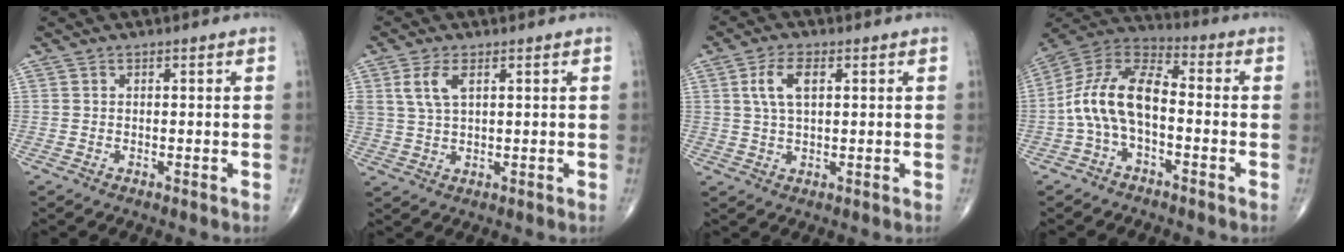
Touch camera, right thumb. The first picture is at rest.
{"total": 5.0, "force": [2.0, 2.4, 4.0], "torque": [-0.088, 0.000, 0.046]}
{"total": 5.8, "force": [1.7, 2.7, 4.8], "torque": [-0.099, 0.004, 0.035]}
{"total": 12.7, "force": [-2.2, 6.6, 10.6], "torque": [-0.205, 0.045, -0.052]}